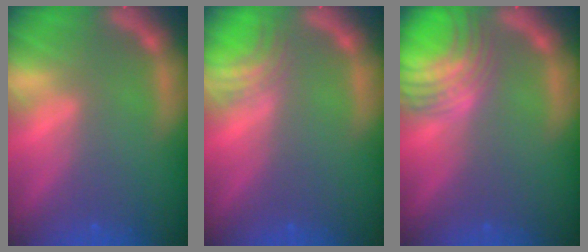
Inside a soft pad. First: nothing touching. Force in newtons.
{"total": 3.0}
{"total": 8.1}